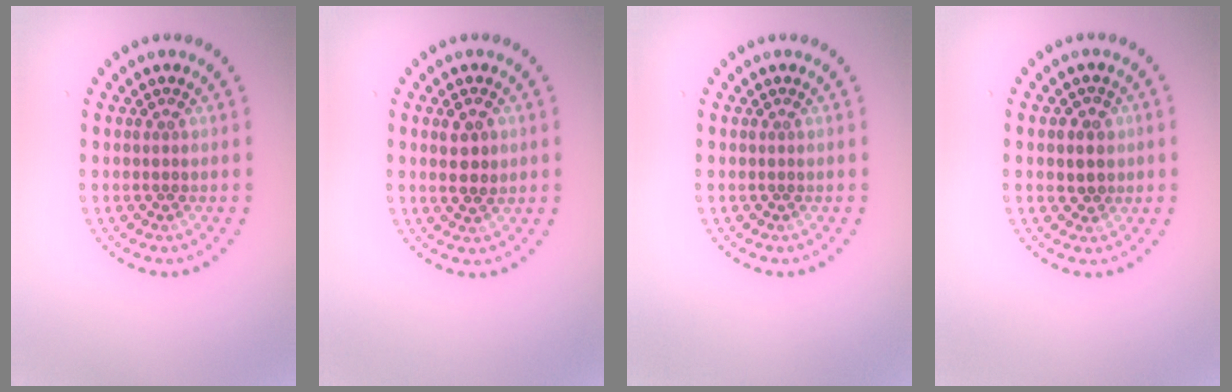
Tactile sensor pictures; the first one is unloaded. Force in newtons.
{"total": 2.4, "press": 2.3, "slide": 0.5}
{"total": 0.0}
{"total": 2.3, "press": 2.2, "slide": 0.7}